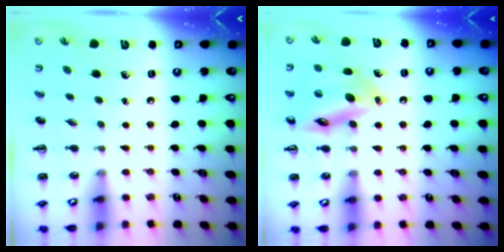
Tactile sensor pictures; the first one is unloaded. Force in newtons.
{"total": 15.5, "press": 15.4, "slide": 1.9}